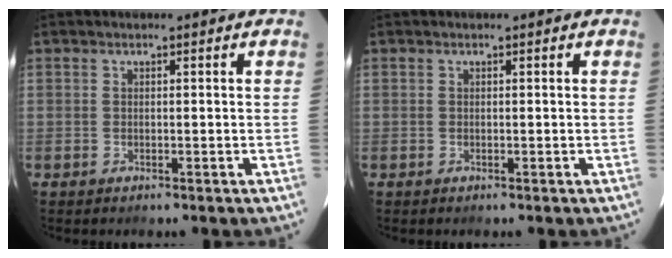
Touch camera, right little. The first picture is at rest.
{"total": 0.0}